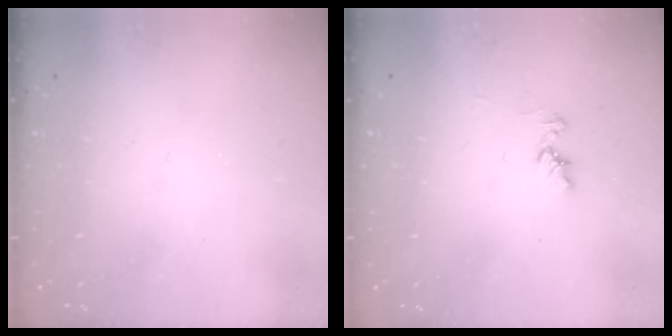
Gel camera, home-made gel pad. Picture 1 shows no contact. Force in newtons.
{"total": 6.4, "press": 6.3, "slide": 0.7}